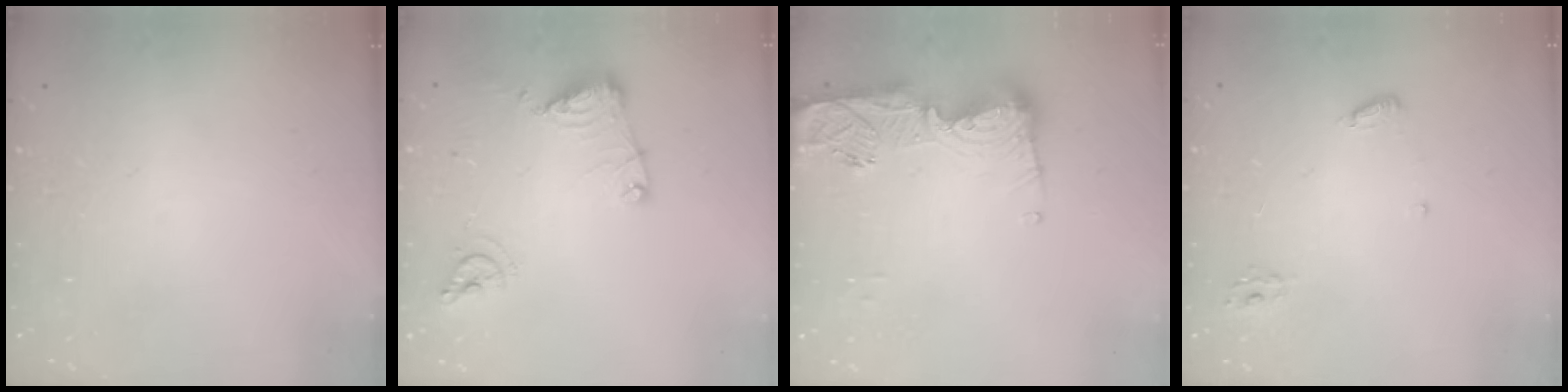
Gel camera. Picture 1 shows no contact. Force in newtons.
{"total": 11.9, "press": 11.9, "slide": 1.3}
{"total": 14.0, "press": 13.9, "slide": 1.5}
{"total": 4.7, "press": 4.7, "slide": 0.4}